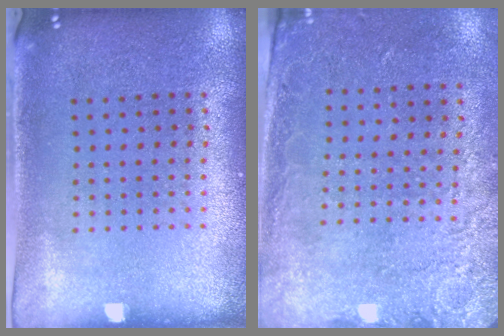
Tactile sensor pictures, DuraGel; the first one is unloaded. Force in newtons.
{"total": 2.6, "press": 1.9, "slide": 1.8}